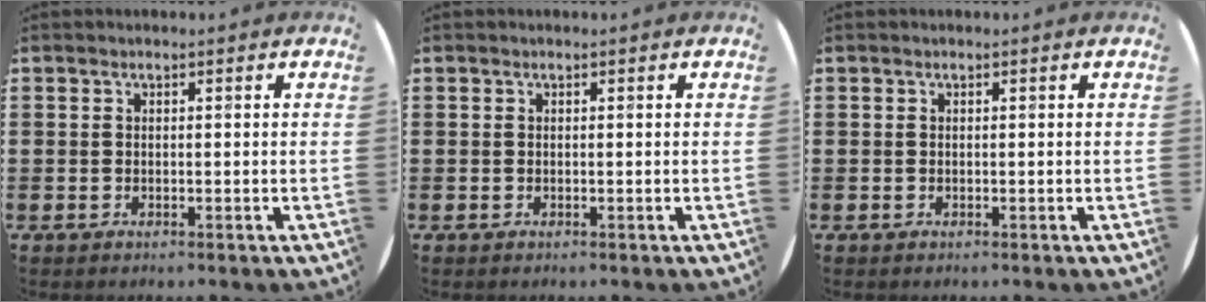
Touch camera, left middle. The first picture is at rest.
{"total": 0.0}
{"total": 0.0}